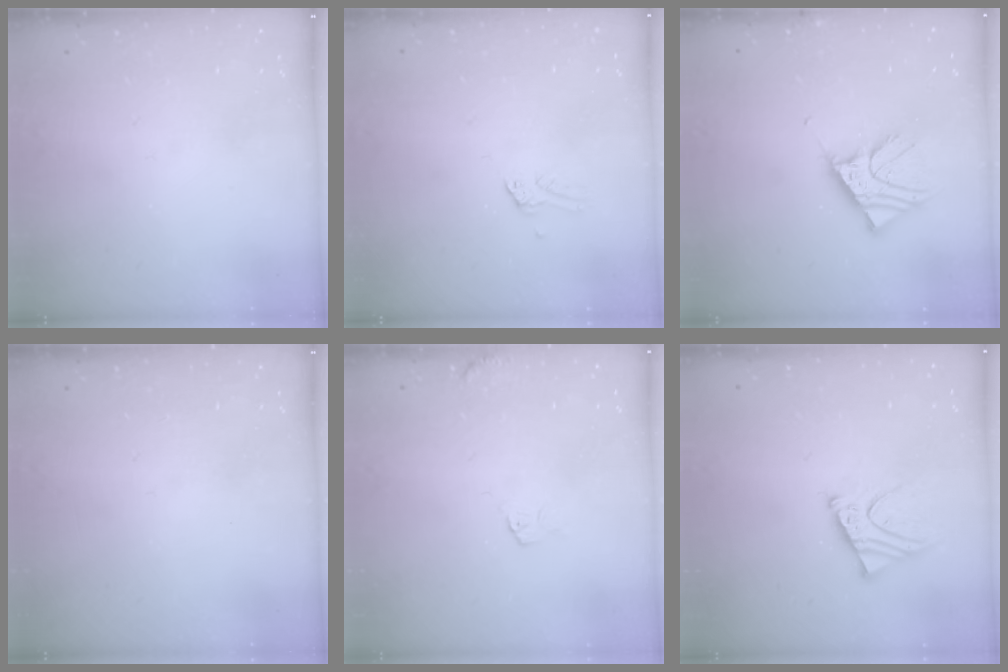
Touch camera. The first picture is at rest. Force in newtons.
{"total": 0.0}
{"total": 10.6, "press": 10.4, "slide": 2.3}
{"total": 0.0}
{"total": 6.4, "press": 6.3, "slide": 0.5}
{"total": 6.7, "press": 6.6, "slide": 0.8}